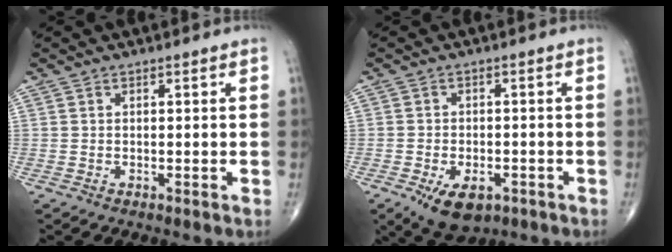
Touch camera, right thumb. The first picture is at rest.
{"total": 8.0, "force": [-4.0, 4.5, 5.3], "torque": [-0.074, 0.007, -0.054]}